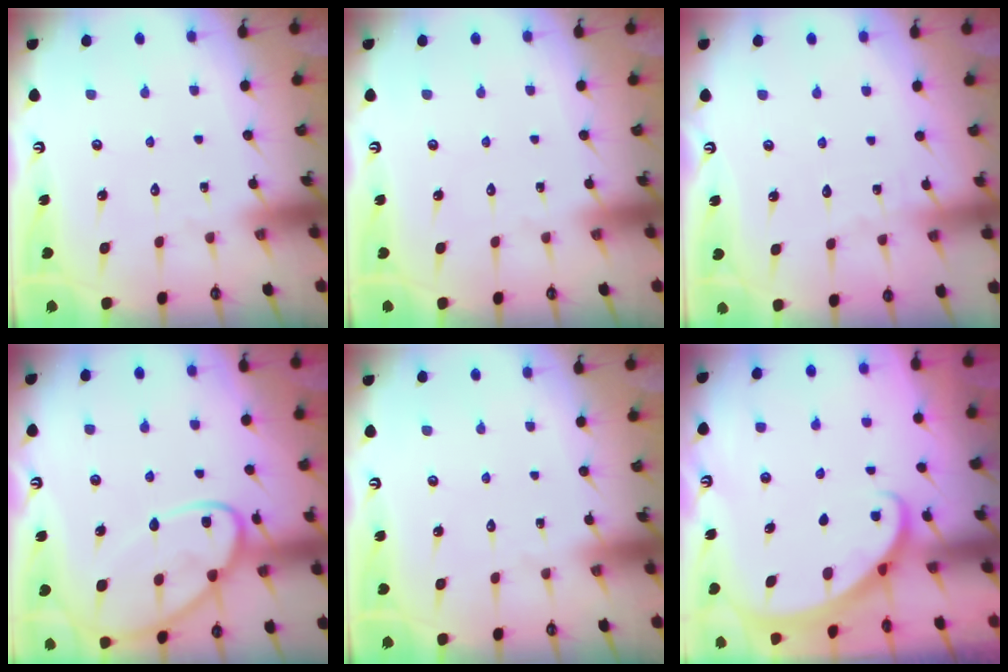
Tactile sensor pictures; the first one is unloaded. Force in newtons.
{"total": 0.0}
{"total": 2.7, "press": 2.7, "slide": 0.2}
{"total": 12.9, "press": 12.8, "slide": 1.1}
{"total": 0.0}
{"total": 1.8, "press": 1.8, "slide": 0.0}